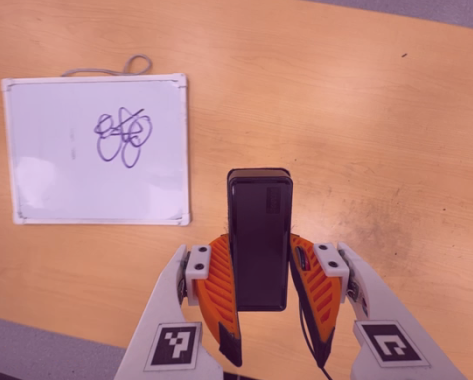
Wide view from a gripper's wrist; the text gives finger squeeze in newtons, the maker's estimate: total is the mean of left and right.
{"total": 4.3, "left": 3.1, "right": 5.6}